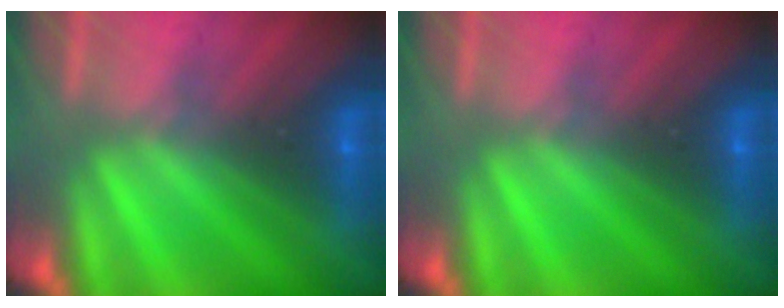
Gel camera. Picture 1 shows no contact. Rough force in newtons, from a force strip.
{"total": 0.0}